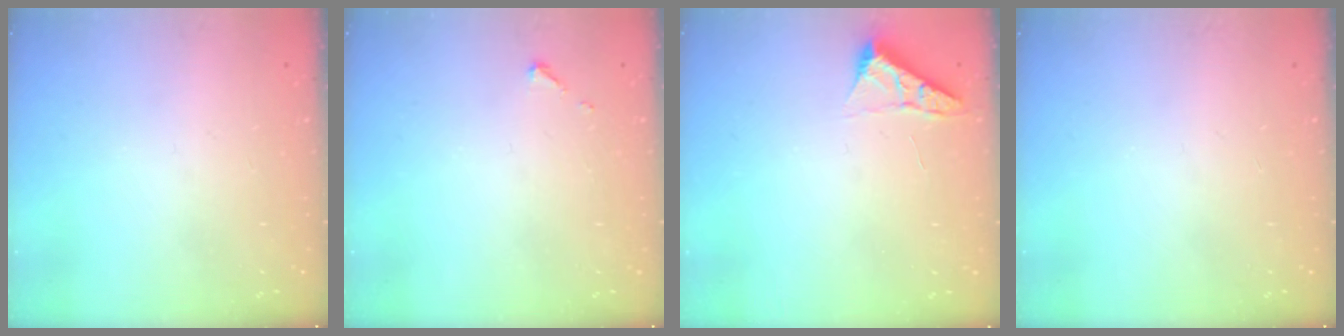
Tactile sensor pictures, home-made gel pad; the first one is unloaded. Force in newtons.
{"total": 2.6, "press": 2.6, "slide": 0.3}
{"total": 4.0, "press": 4.0, "slide": 0.5}
{"total": 0.0}